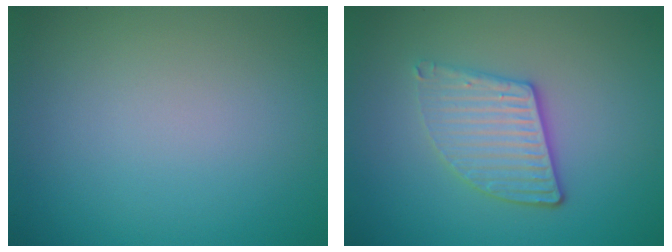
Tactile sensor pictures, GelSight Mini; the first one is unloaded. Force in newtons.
{"total": 3.8, "press": 3.2, "slide": 1.9}